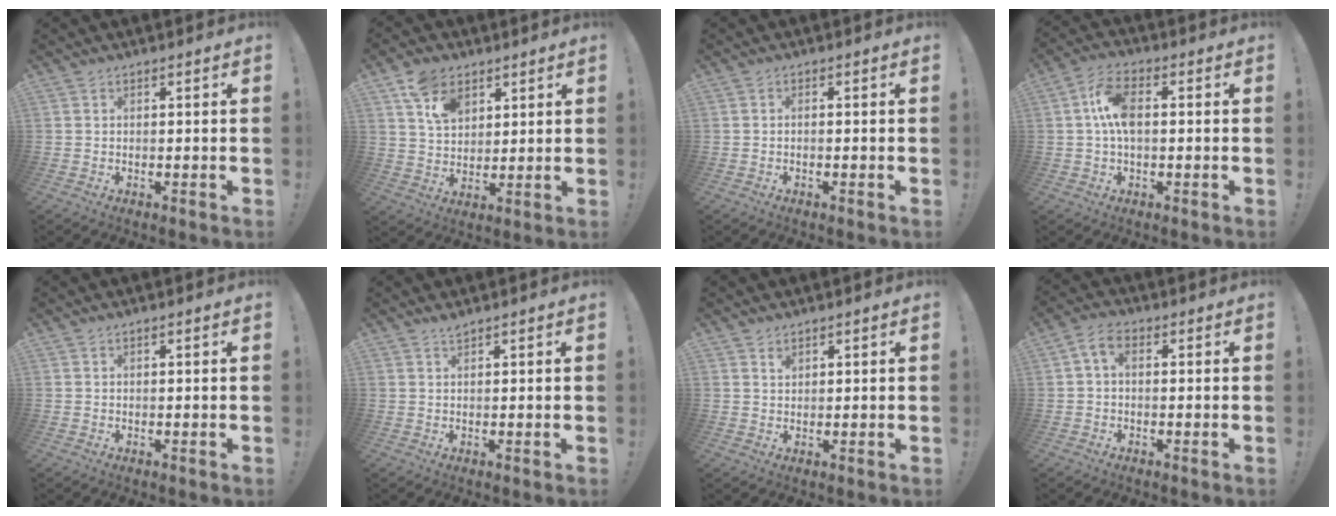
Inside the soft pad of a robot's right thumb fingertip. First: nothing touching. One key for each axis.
{"total": 10.2, "fx": 5.8, "fy": 6.9, "fz": 4.6, "tx": -0.080, "ty": -0.017, "tz": 0.112}
{"total": 0.9, "fx": -0.7, "fy": 0.1, "fz": 0.6, "tx": -0.011, "ty": 0.000, "tz": -0.012}
{"total": 8.7, "fx": 0.7, "fy": 4.6, "fz": 7.3, "tx": -0.148, "ty": 0.007, "tz": 0.011}
{"total": 0.0}
{"total": 2.1, "fx": 1.8, "fy": 0.2, "fz": 0.9, "tx": -0.015, "ty": -0.010, "tz": 0.032}
{"total": 1.4, "fx": 1.1, "fy": 0.8, "fz": 0.4, "tx": 0.003, "ty": -0.007, "tz": 0.019}
{"total": 4.3, "fx": 0.6, "fy": 2.4, "fz": 3.5, "tx": -0.061, "ty": 0.005, "tz": 0.013}